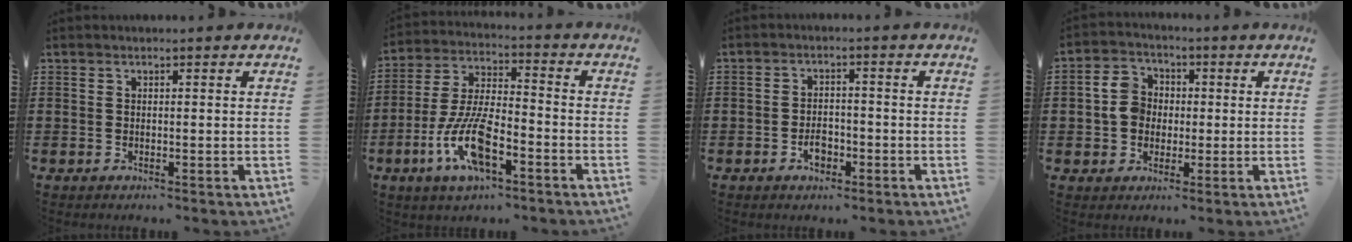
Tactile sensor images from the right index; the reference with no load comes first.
{"total": 11.1, "force": [-4.9, 3.9, 9.2], "torque": [-0.206, -0.006, -0.091]}
{"total": 2.9, "force": [-1.4, 1.6, 1.9], "torque": [-0.028, -0.004, -0.029]}
{"total": 6.0, "force": [0.1, 5.4, 2.6], "torque": [-0.073, 0.017, -0.002]}